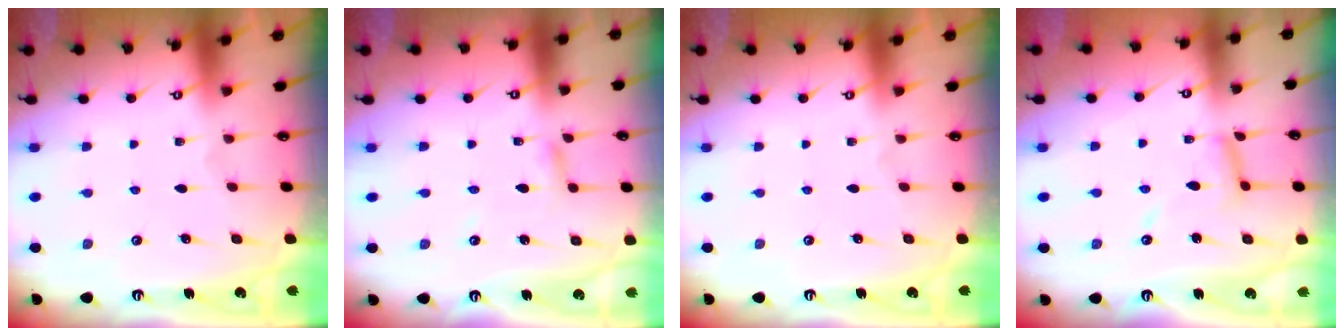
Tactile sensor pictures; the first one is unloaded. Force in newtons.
{"total": 2.7, "press": 2.7, "slide": 0.1}
{"total": 0.0}
{"total": 8.4, "press": 8.4, "slide": 0.5}